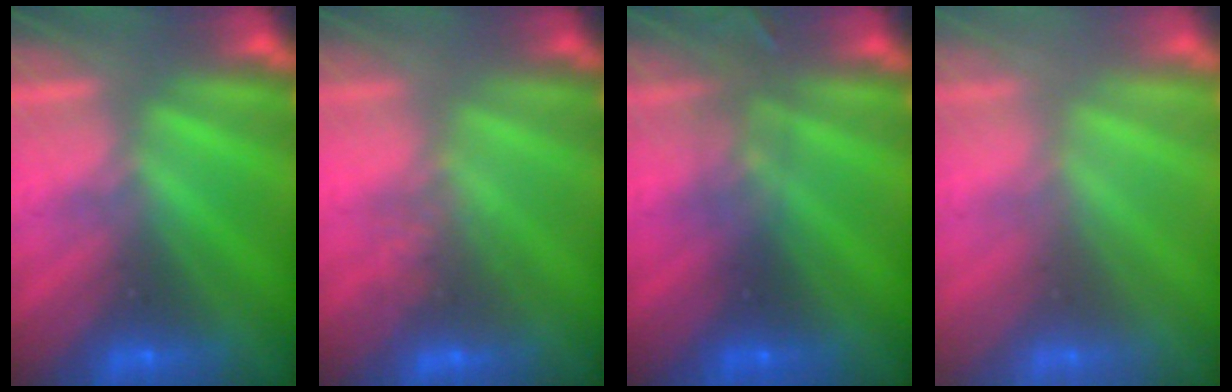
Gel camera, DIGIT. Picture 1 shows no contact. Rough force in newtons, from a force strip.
{"total": 2.9}
{"total": 2.8}
{"total": 2.4}